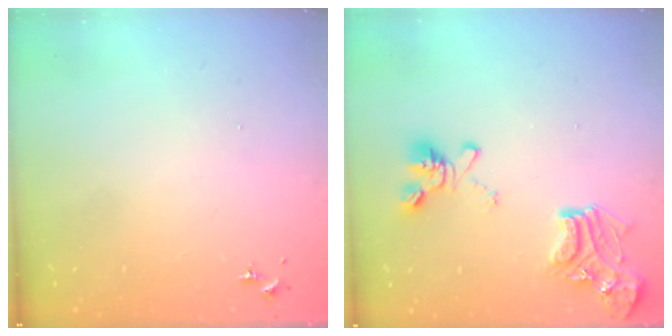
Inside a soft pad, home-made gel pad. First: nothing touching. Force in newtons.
{"total": 17.1, "press": 17.0, "slide": 1.6}